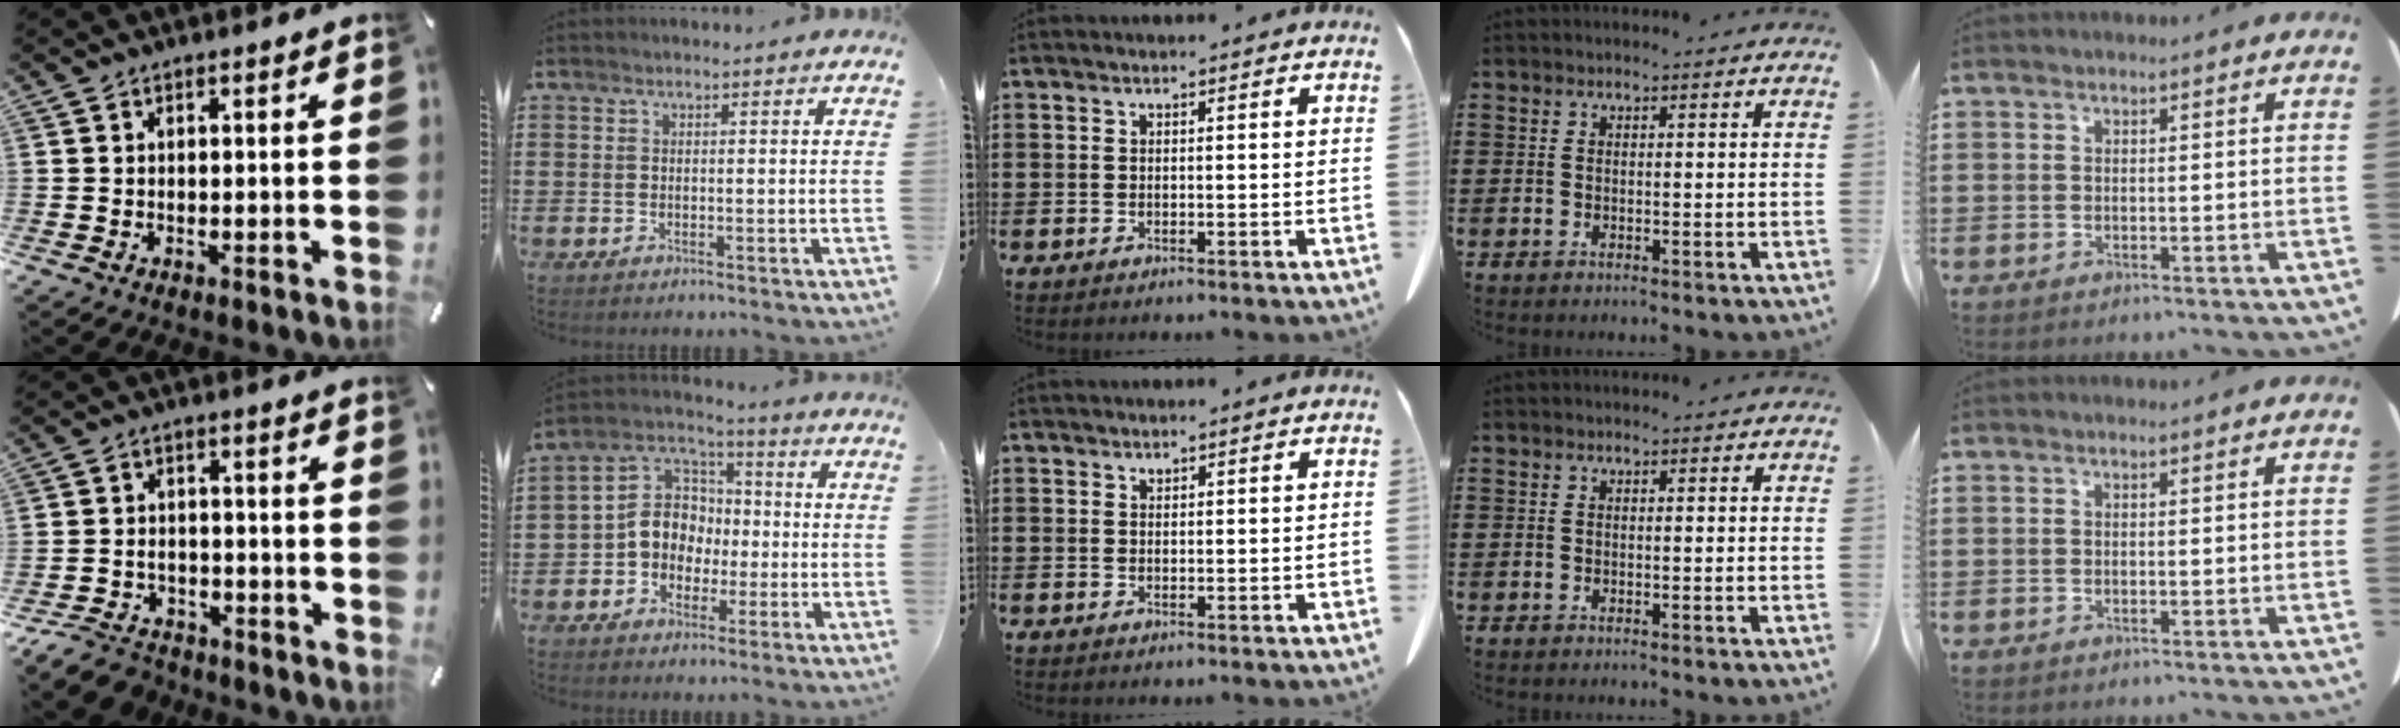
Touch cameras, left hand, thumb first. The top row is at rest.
{"thumb": {"total": 6.7, "force": [-5.1, 3.7, 2.2], "torque": [-0.050, 0.020, -0.100]}, "index": {"total": 8.5, "force": [-1.5, 7.3, 4.0], "torque": [-0.114, 0.015, -0.036]}, "middle": {"total": 0.7, "force": [0.7, 0.0, 0.0], "torque": [-0.002, -0.004, 0.017]}}